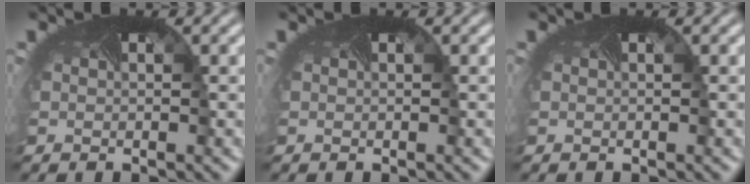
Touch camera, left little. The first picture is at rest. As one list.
[{"total": 0.0}, {"total": 0.0}]